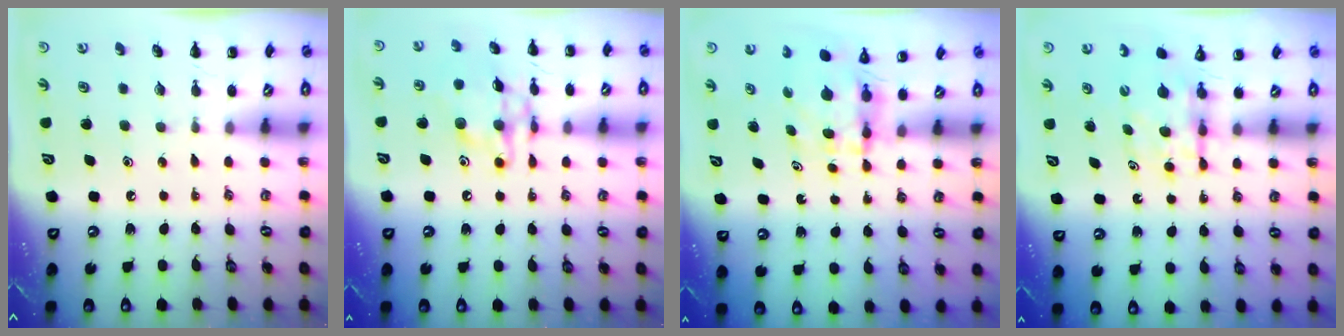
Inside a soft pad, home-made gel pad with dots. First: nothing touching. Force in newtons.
{"total": 13.7, "press": 13.7, "slide": 1.1}
{"total": 3.9, "press": 3.8, "slide": 0.3}
{"total": 5.4, "press": 5.4, "slide": 0.0}